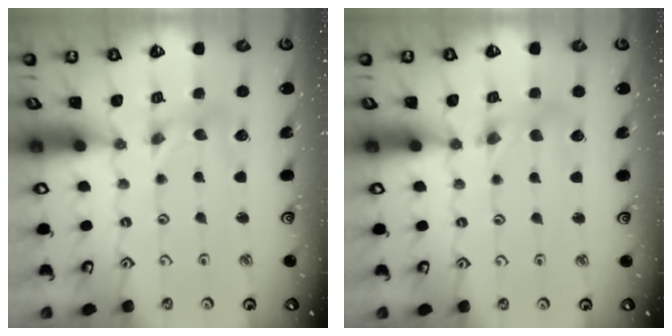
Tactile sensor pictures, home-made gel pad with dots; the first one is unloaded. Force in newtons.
{"total": 2.8, "press": 2.8, "slide": 0.4}